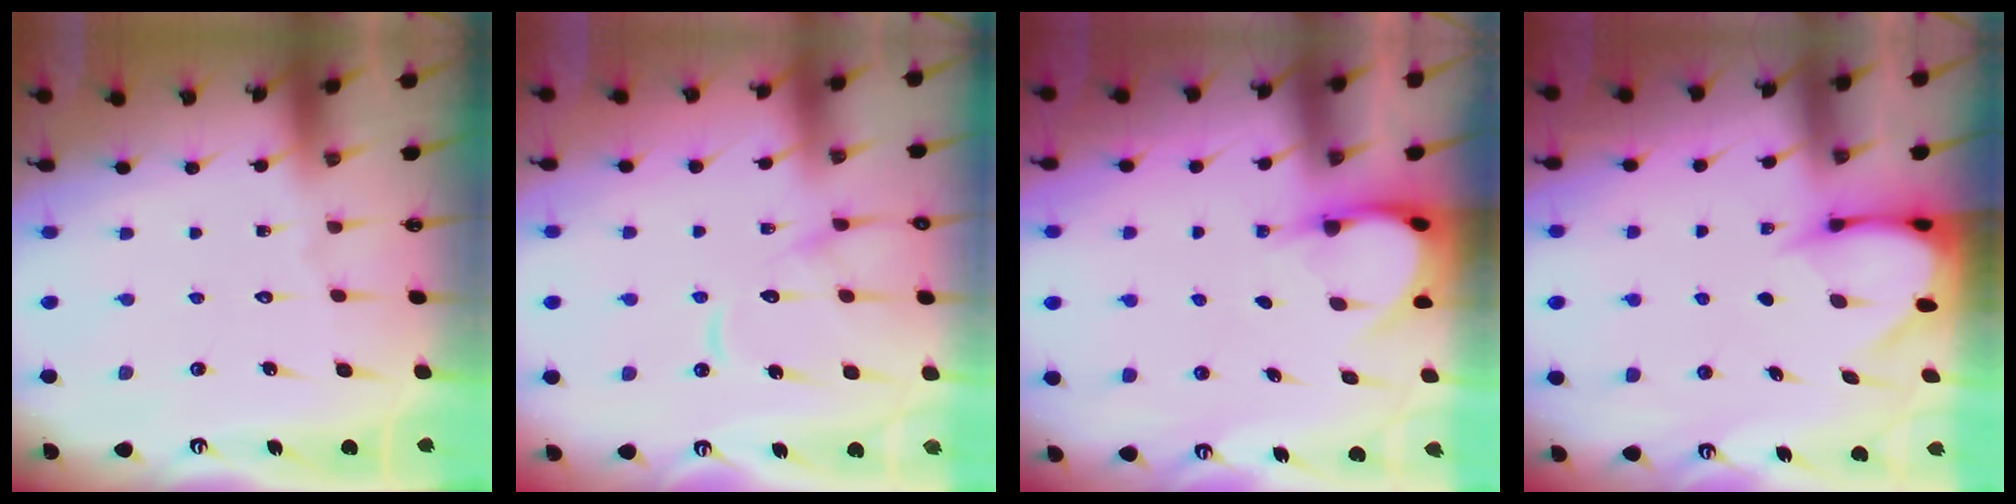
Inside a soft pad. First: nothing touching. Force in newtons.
{"total": 12.3, "press": 12.2, "slide": 1.3}
{"total": 3.9, "press": 3.9, "slide": 0.4}
{"total": 3.7, "press": 3.7, "slide": 0.2}